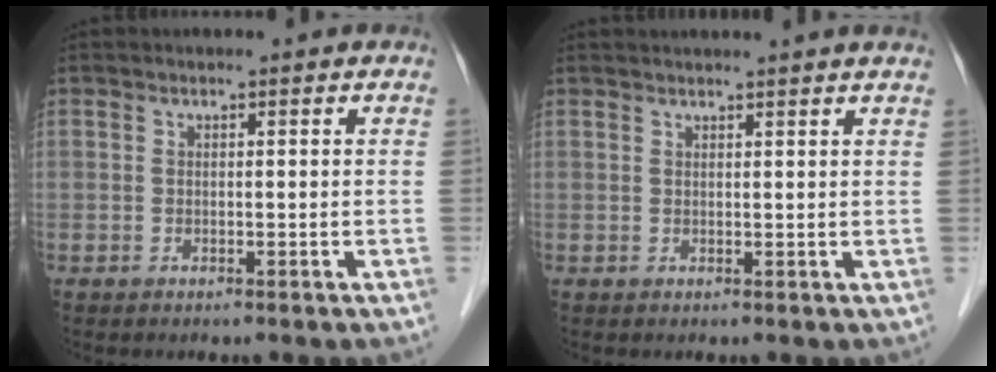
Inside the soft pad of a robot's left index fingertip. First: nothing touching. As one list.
[{"total": 5.6, "force": [5.1, -0.7, 2.2], "torque": [-0.024, 0.018, 0.050]}]